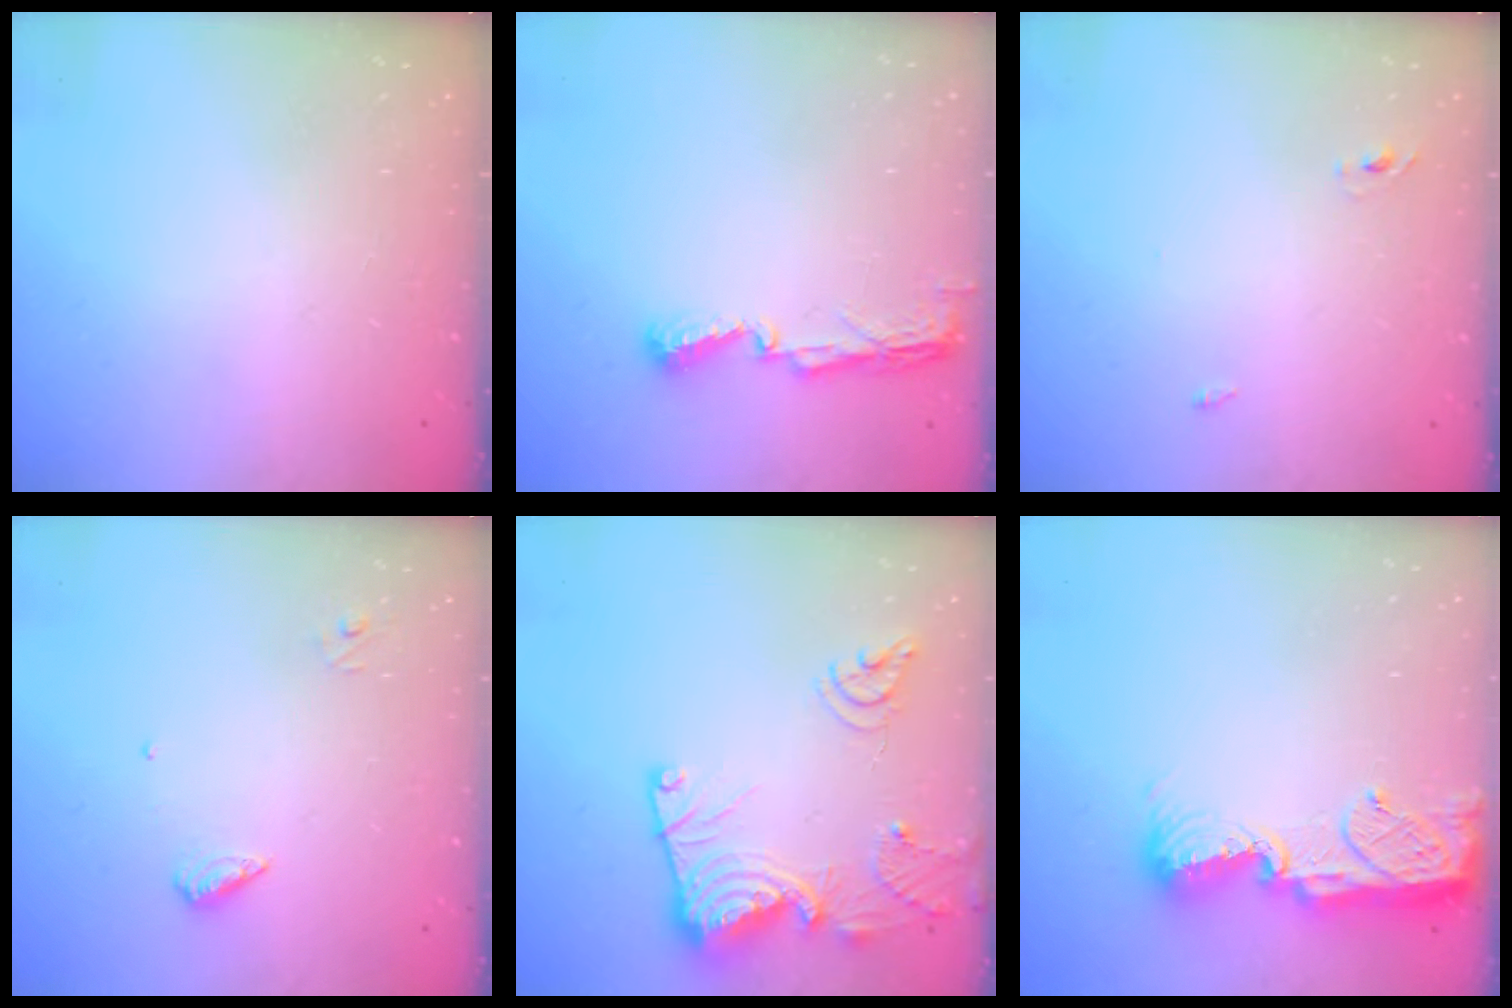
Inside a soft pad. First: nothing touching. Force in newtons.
{"total": 5.8, "press": 5.8, "slide": 0.5}
{"total": 2.4, "press": 2.2, "slide": 1.0}
{"total": 6.0, "press": 6.0, "slide": 0.6}
{"total": 16.7, "press": 16.7, "slide": 1.2}
{"total": 11.6, "press": 11.5, "slide": 1.1}